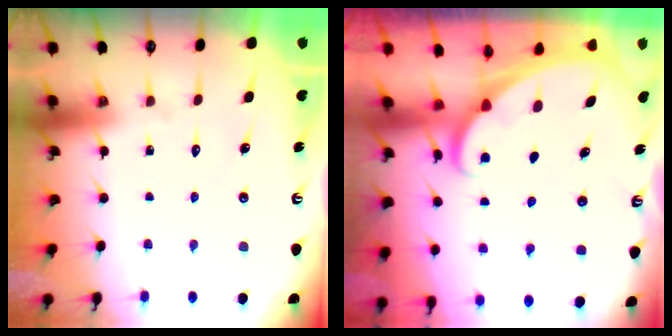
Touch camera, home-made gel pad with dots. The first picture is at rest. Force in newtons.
{"total": 1.6, "press": 1.6, "slide": 0.1}